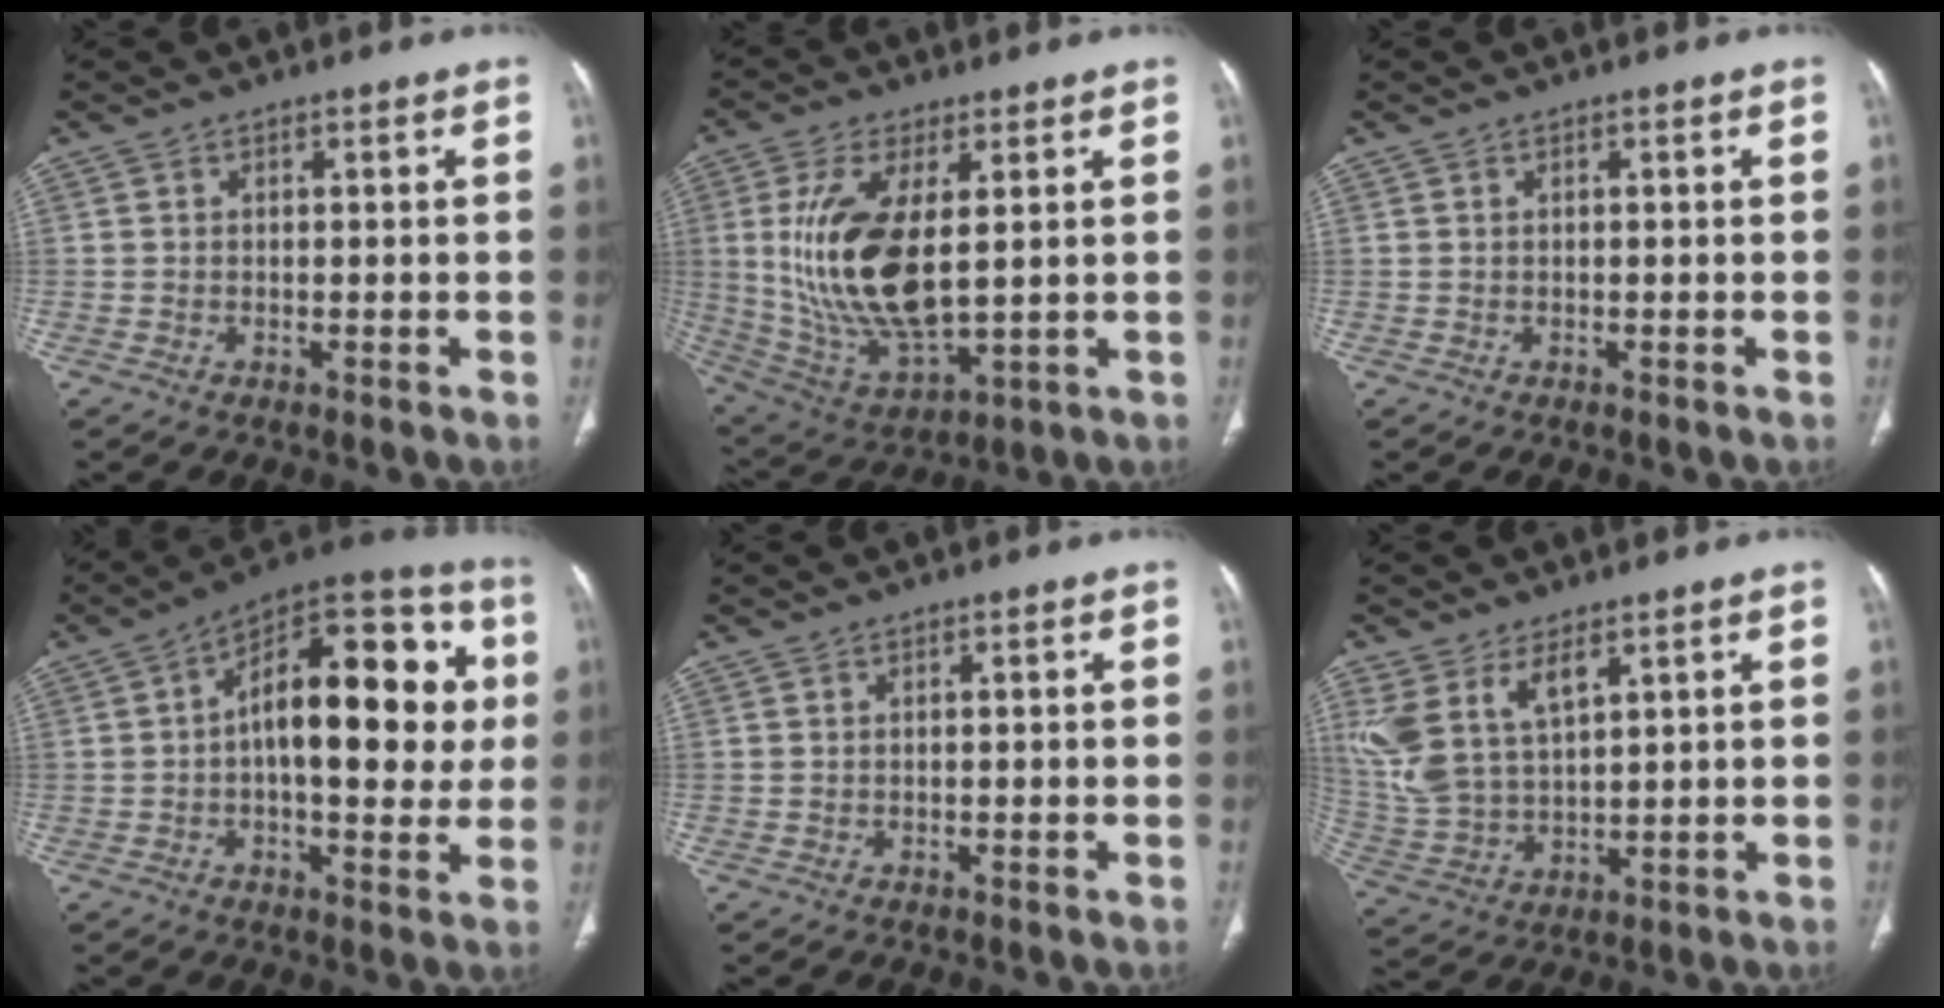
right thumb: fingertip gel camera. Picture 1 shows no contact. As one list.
[{"total": 17.7, "force": [2.4, 7.8, 15.7], "torque": [-0.318, -0.023, 0.061]}, {"total": 0.0}, {"total": 23.5, "force": [2.5, 11.0, 20.6], "torque": [-0.264, 0.030, 0.023]}, {"total": 0.0}, {"total": 11.2, "force": [5.7, 5.5, 7.9], "torque": [-0.170, -0.017, 0.130]}]